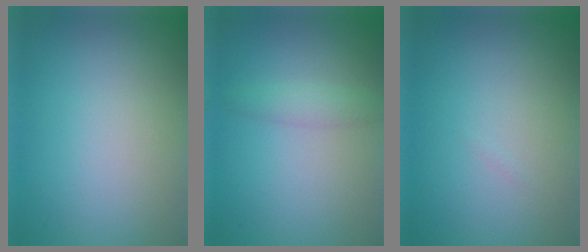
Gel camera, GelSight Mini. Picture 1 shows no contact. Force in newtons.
{"total": 1.6, "press": 1.6, "slide": 0.1}
{"total": 0.0}